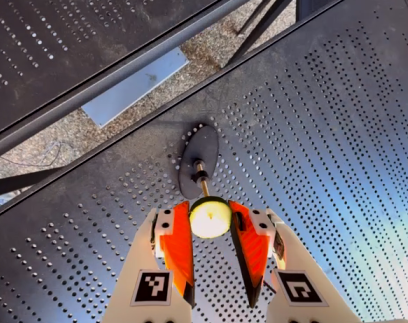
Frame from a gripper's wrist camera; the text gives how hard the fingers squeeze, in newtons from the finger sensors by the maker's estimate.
{"total": 9.7, "left": 10.0, "right": 9.5}